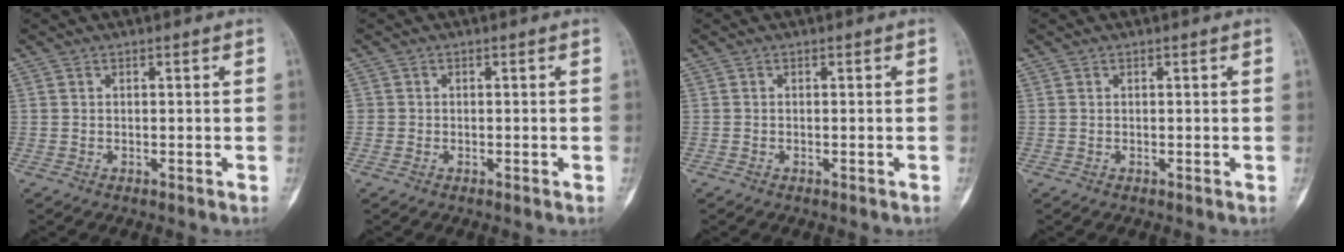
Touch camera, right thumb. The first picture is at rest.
{"total": 0.7, "force": [-0.2, 0.7, 0.0], "torque": [0.009, 0.006, -0.007]}
{"total": 0.0}
{"total": 0.0}